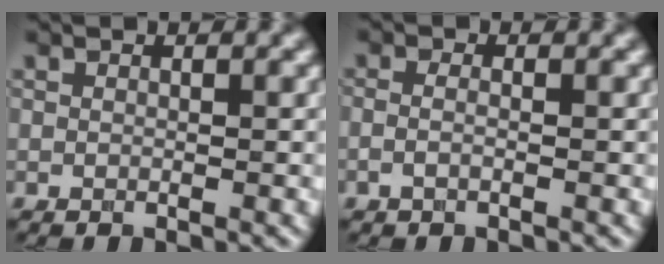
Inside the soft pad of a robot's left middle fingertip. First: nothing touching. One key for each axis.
{"total": 1.1, "fx": -0.5, "fy": 0.4, "fz": 0.9, "tx": -0.022, "ty": -0.003, "tz": -0.013}